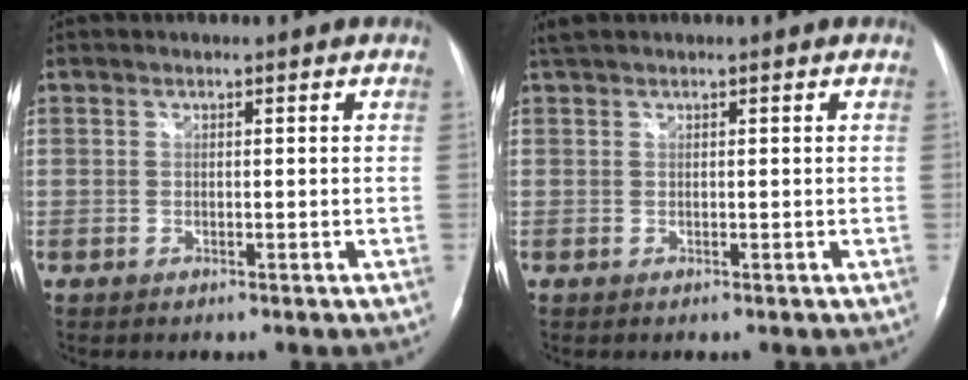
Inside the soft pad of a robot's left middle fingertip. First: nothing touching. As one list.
[{"total": 1.3, "force": [1.1, 0.2, 0.7], "torque": [-0.020, 0.022, 0.026]}]